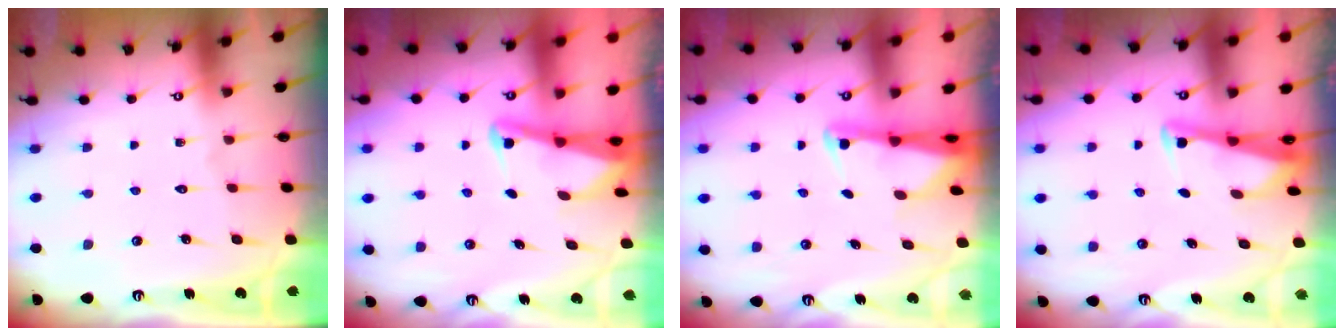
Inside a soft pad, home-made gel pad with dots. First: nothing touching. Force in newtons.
{"total": 2.3, "press": 2.3, "slide": 0.3}
{"total": 2.6, "press": 2.6, "slide": 0.5}
{"total": 3.0, "press": 3.0, "slide": 0.3}